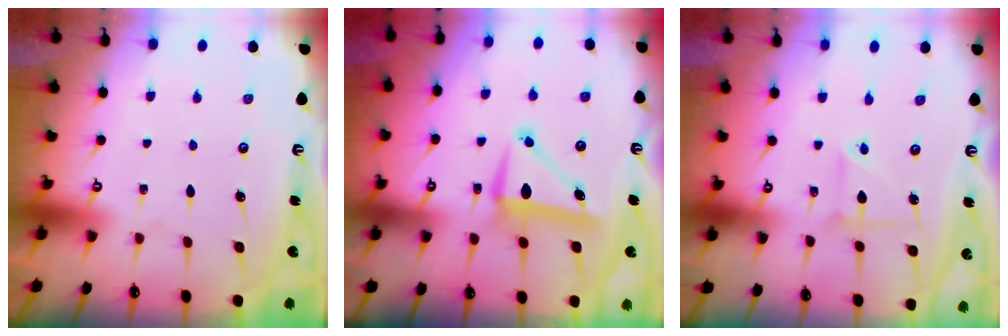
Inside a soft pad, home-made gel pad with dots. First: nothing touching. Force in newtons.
{"total": 7.9, "press": 7.9, "slide": 0.8}
{"total": 3.5, "press": 3.4, "slide": 0.8}